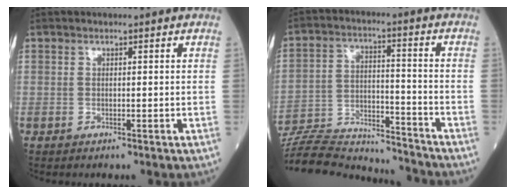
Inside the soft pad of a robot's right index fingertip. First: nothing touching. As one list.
[{"total": 20.6, "force": [-19.8, 2.9, 5.1], "torque": [-0.127, 0.003, -0.310]}]